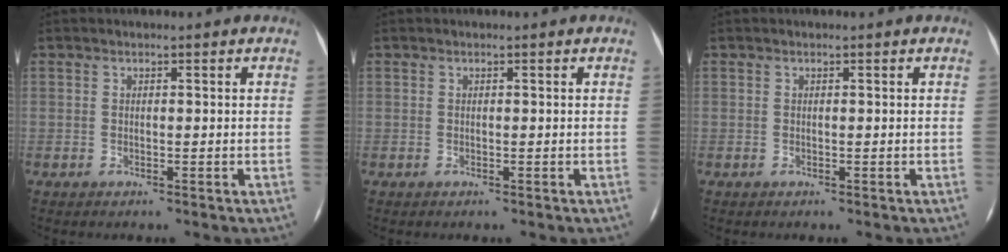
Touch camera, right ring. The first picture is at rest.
{"total": 0.0}
{"total": 0.0}